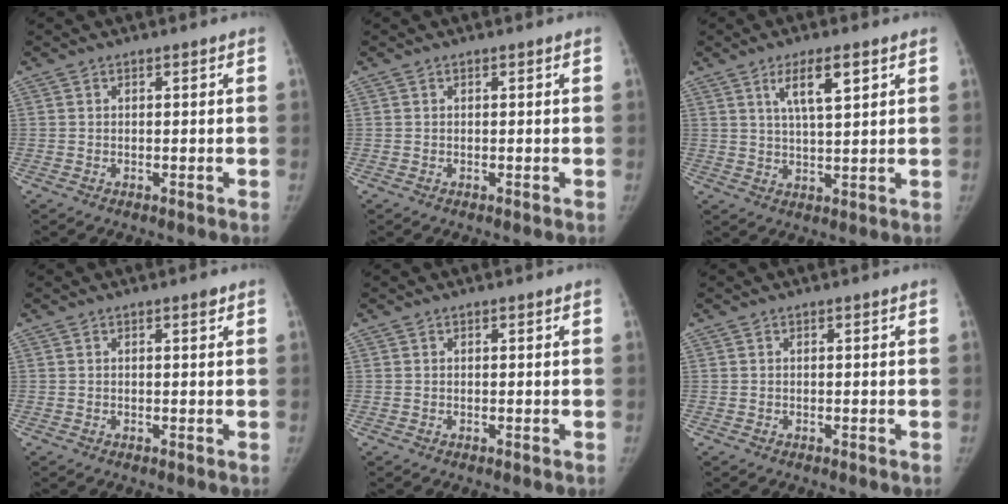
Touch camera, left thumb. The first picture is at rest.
{"total": 0.0}
{"total": 6.9, "force": [3.4, 1.7, 5.8], "torque": [-0.096, -0.018, 0.062]}
{"total": 0.9, "force": [0.6, 0.2, 0.6], "torque": [-0.010, -0.002, 0.008]}
{"total": 0.0}
{"total": 0.0}